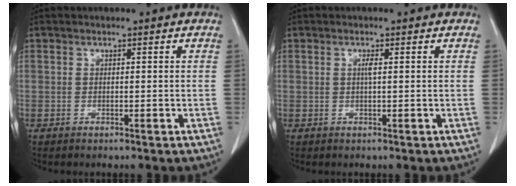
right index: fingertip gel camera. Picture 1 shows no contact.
{"total": 1.0, "force": [0.2, 0.0, 1.0], "torque": [-0.019, 0.001, 0.002]}